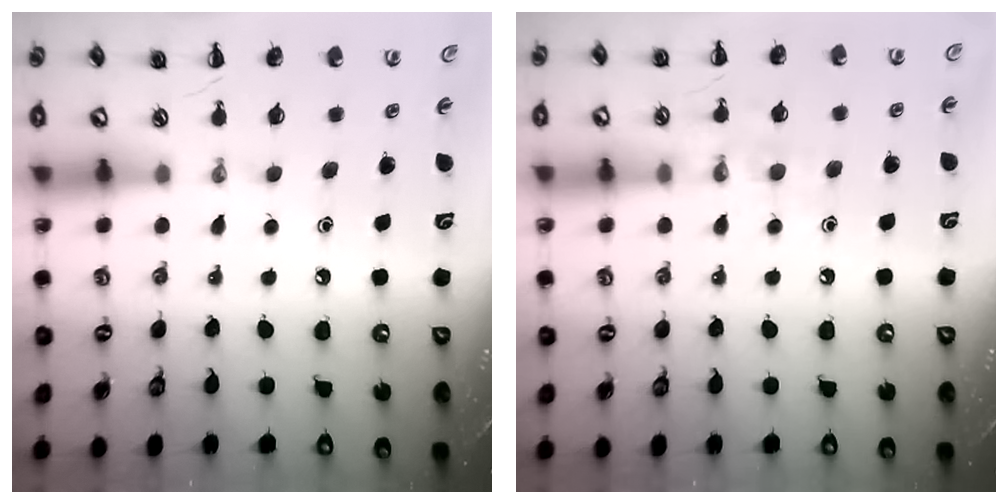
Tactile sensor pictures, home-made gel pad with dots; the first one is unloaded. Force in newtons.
{"total": 7.9, "press": 7.8, "slide": 1.0}